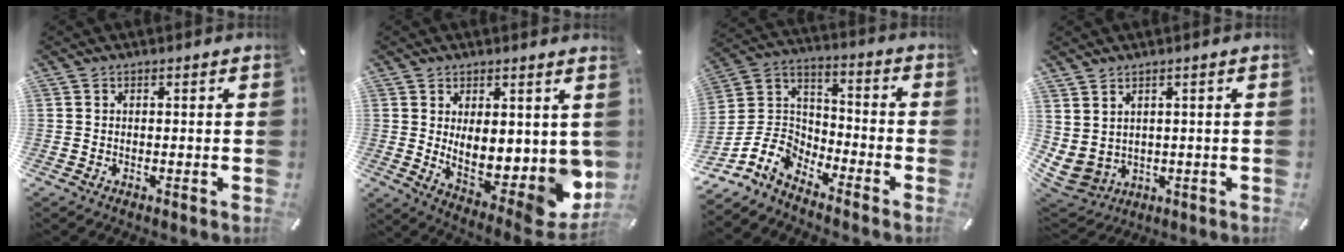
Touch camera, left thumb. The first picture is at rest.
{"total": 11.8, "force": [2.0, 6.2, 9.8], "torque": [-0.107, -0.059, 0.050]}
{"total": 9.2, "force": [-7.2, 5.3, 2.1], "torque": [-0.063, 0.019, -0.142]}
{"total": 4.7, "force": [1.3, 4.3, 1.6], "torque": [-0.065, -0.017, 0.023]}